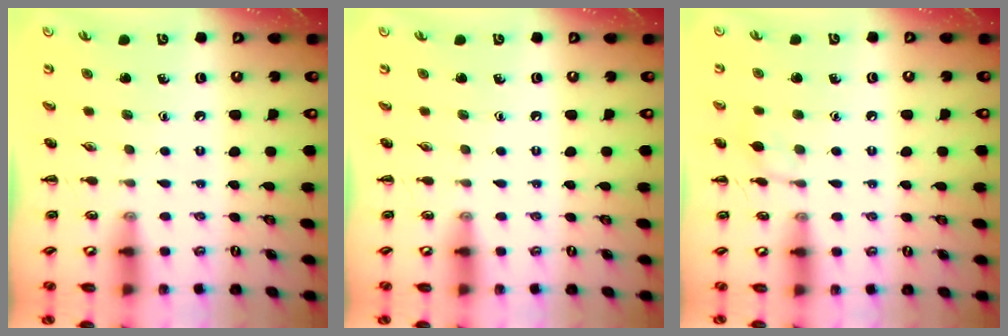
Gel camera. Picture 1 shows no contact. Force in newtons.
{"total": 0.0}
{"total": 7.0, "press": 6.8, "slide": 1.5}